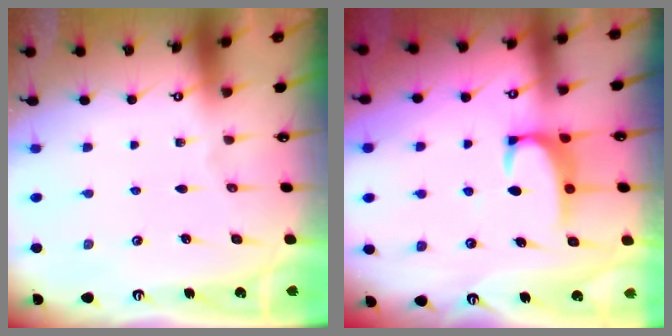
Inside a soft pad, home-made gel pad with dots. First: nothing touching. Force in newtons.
{"total": 2.4, "press": 2.3, "slide": 0.7}